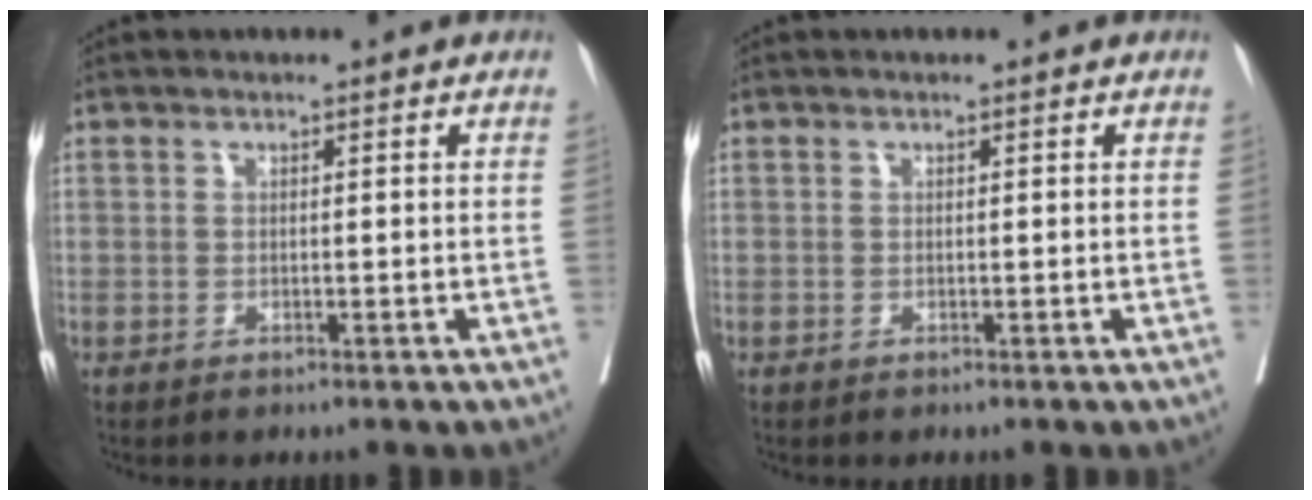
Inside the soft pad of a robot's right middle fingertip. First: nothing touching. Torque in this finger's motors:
{"motor_torque": [-0.05, -0.03, 0.00, 0.00]}